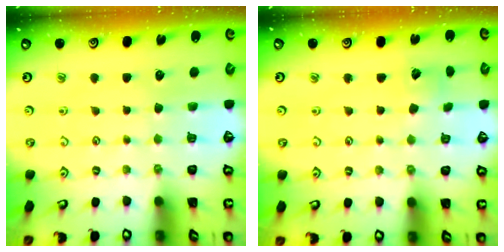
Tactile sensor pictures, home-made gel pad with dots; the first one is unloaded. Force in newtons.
{"total": 5.5, "press": 5.4, "slide": 0.6}